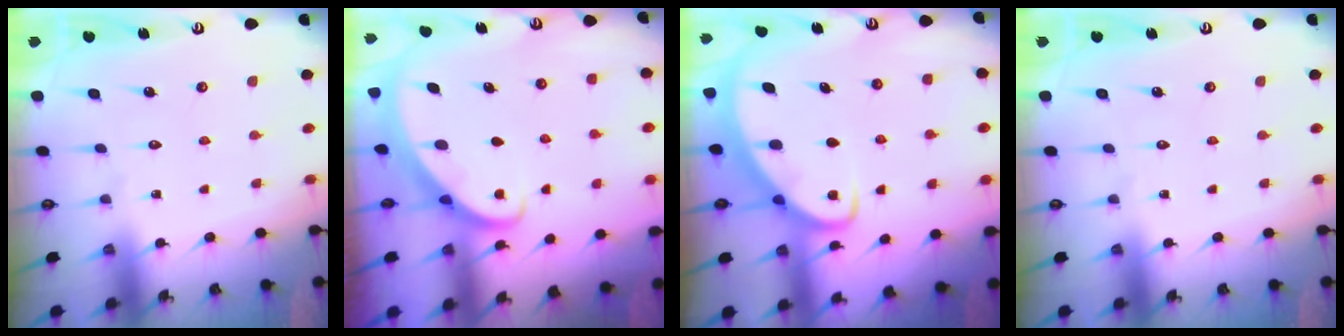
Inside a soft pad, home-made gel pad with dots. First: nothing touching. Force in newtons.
{"total": 2.6, "press": 2.6, "slide": 0.2}
{"total": 4.0, "press": 3.9, "slide": 0.6}
{"total": 0.0}